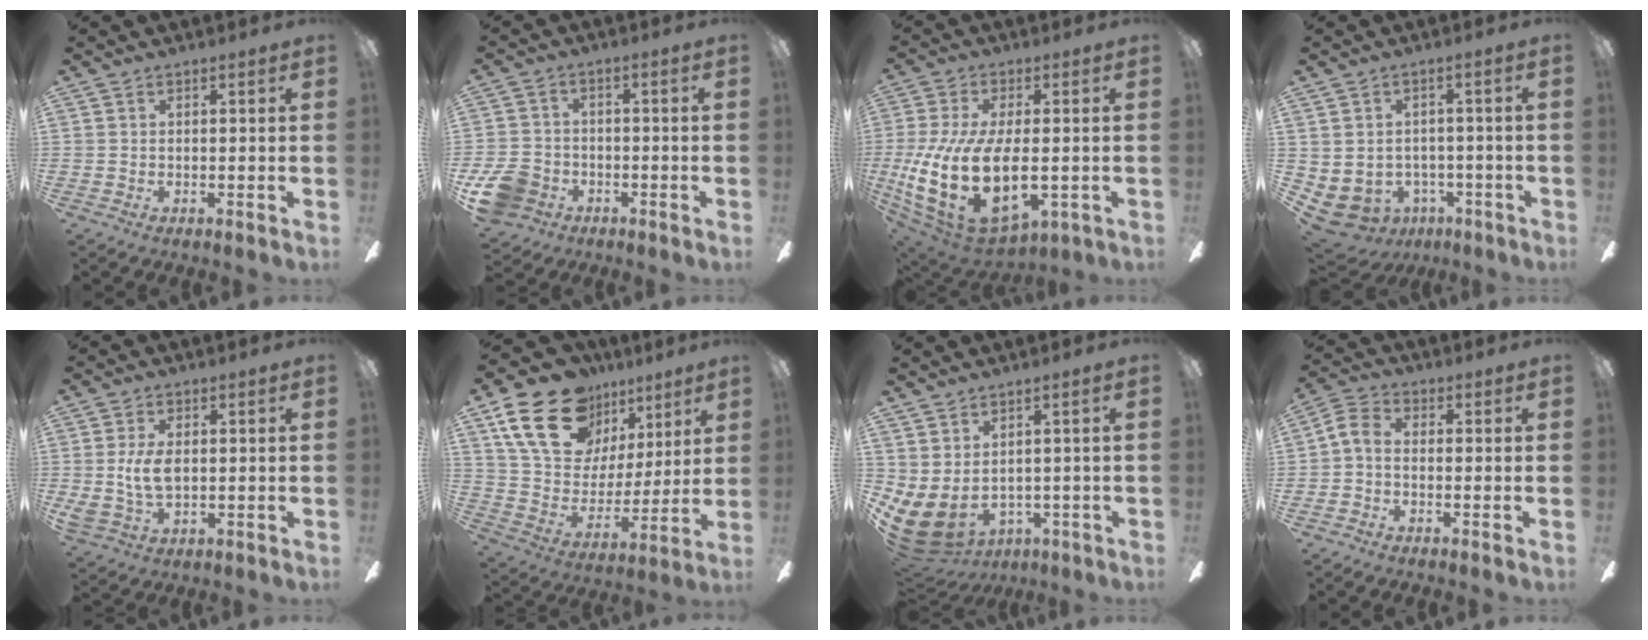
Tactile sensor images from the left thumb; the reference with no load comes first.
{"total": 9.5, "force": [-4.6, 7.4, 3.7], "torque": [-0.086, 0.035, -0.085]}
{"total": 23.2, "force": [-2.0, 11.6, 20.0], "torque": [-0.425, -0.018, -0.023]}
{"total": 4.3, "force": [-1.8, 3.7, 1.1], "torque": [-0.058, -0.003, -0.036]}
{"total": 7.6, "force": [0.5, 4.5, 6.2], "torque": [-0.138, 0.004, 0.008]}
{"total": 22.6, "force": [13.0, 14.8, 11.1], "torque": [-0.191, -0.058, 0.242]}
{"total": 5.4, "force": [0.0, 3.8, 3.8], "torque": [-0.115, -0.025, 0.002]}
{"total": 5.4, "force": [-0.5, 3.3, 4.3], "torque": [-0.104, 0.009, -0.013]}